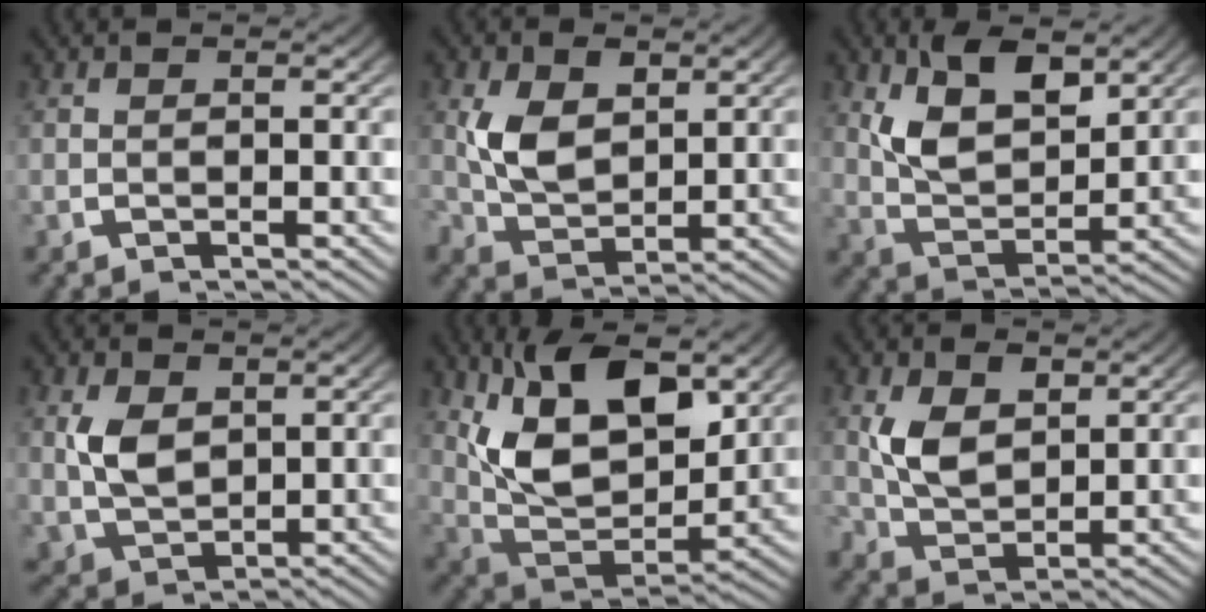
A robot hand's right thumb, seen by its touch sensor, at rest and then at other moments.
{"total": 5.6, "force": [1.1, 3.9, 3.8], "torque": [-0.090, -0.022, 0.034]}
{"total": 7.4, "force": [2.3, 4.3, 5.5], "torque": [-0.111, -0.015, 0.050]}
{"total": 5.0, "force": [0.9, 3.7, 3.3], "torque": [-0.073, -0.023, 0.032]}
{"total": 12.8, "force": [2.1, 7.9, 9.9], "torque": [-0.201, -0.027, 0.044]}
{"total": 5.1, "force": [1.2, 3.5, 3.4], "torque": [-0.079, -0.020, 0.035]}